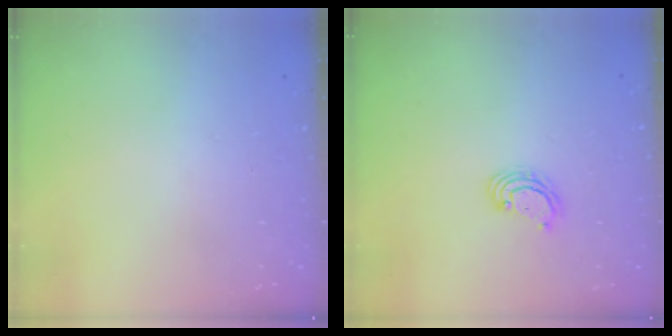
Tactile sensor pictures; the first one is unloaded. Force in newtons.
{"total": 3.5, "press": 3.5, "slide": 0.2}